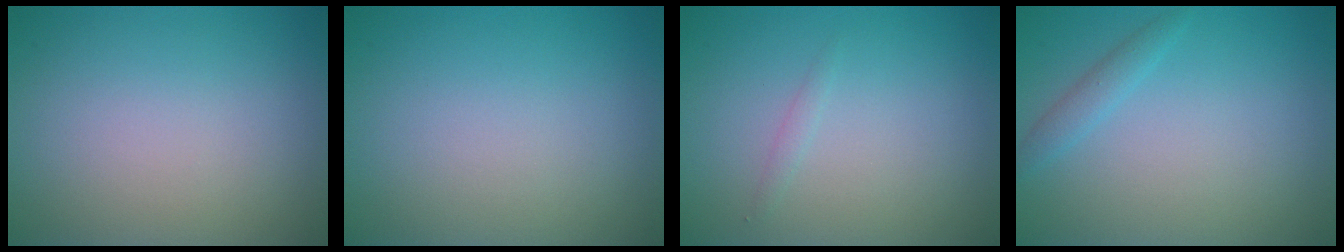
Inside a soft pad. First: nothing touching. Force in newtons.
{"total": 0.0}
{"total": 0.6, "press": 0.6, "slide": 0.0}
{"total": 1.3, "press": 1.3, "slide": 0.1}